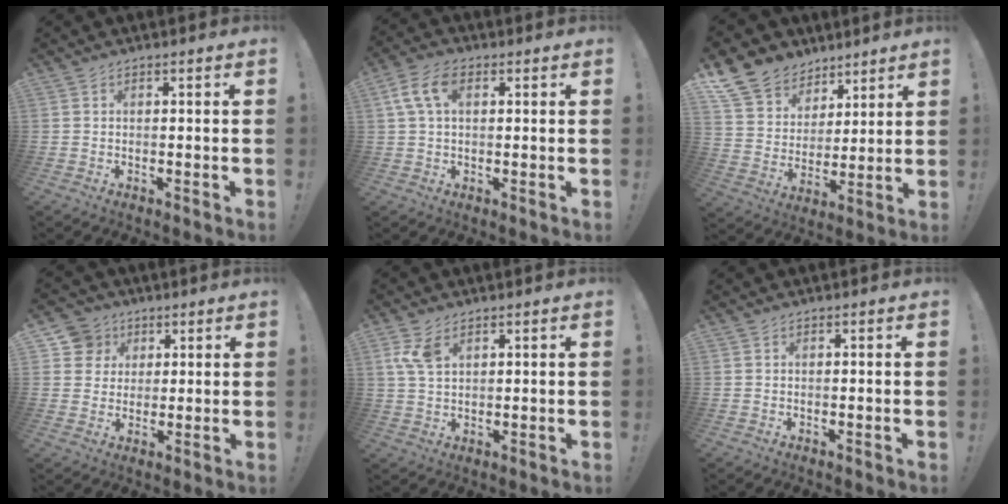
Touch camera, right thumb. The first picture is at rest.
{"total": 8.4, "force": [2.5, 5.1, 6.2], "torque": [-0.125, 0.013, 0.050]}
{"total": 13.2, "force": [8.9, 9.1, 3.1], "torque": [-0.063, -0.066, 0.177]}
{"total": 8.3, "force": [3.5, 7.4, 1.4], "torque": [-0.023, -0.018, 0.074]}
{"total": 6.2, "force": [3.0, 3.4, 4.3], "torque": [-0.080, -0.008, 0.055]}
{"total": 0.0}